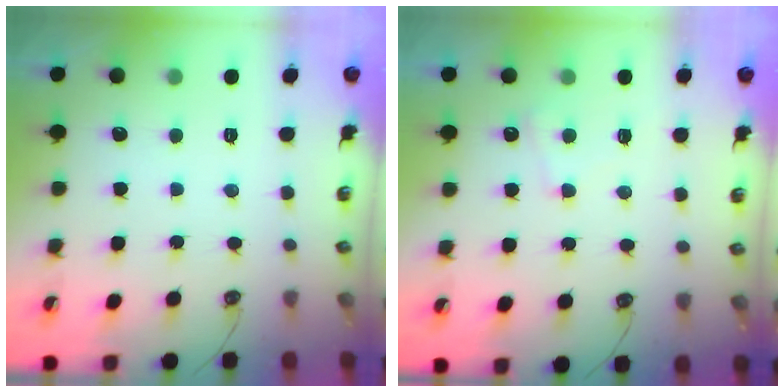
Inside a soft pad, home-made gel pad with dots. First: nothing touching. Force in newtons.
{"total": 3.2, "press": 3.2, "slide": 0.7}